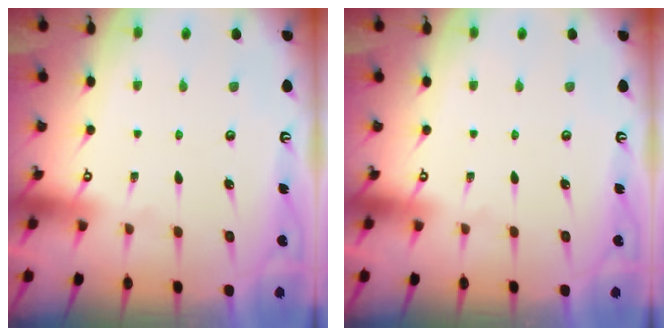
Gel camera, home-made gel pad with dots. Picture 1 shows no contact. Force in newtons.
{"total": 0.0}